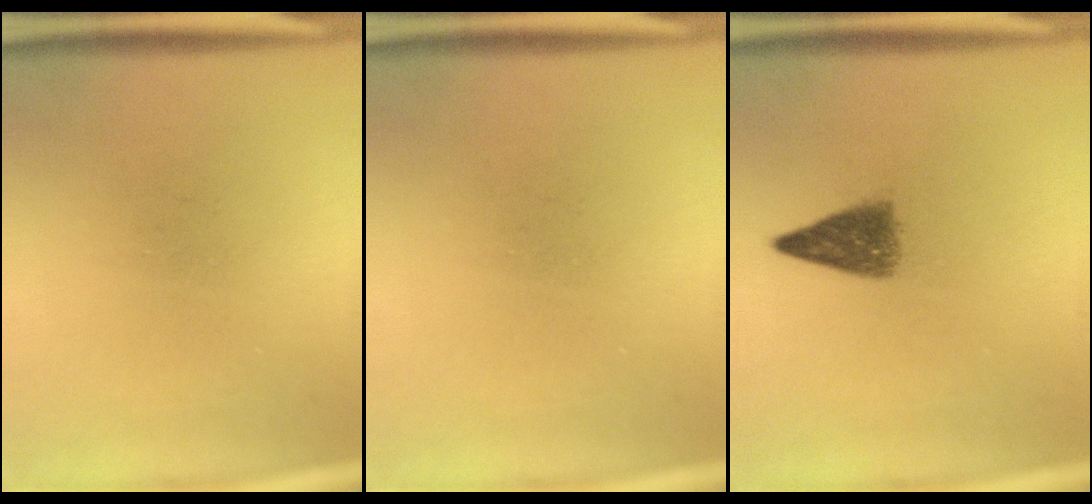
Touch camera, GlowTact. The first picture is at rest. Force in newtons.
{"total": 0.0}
{"total": 4.2}